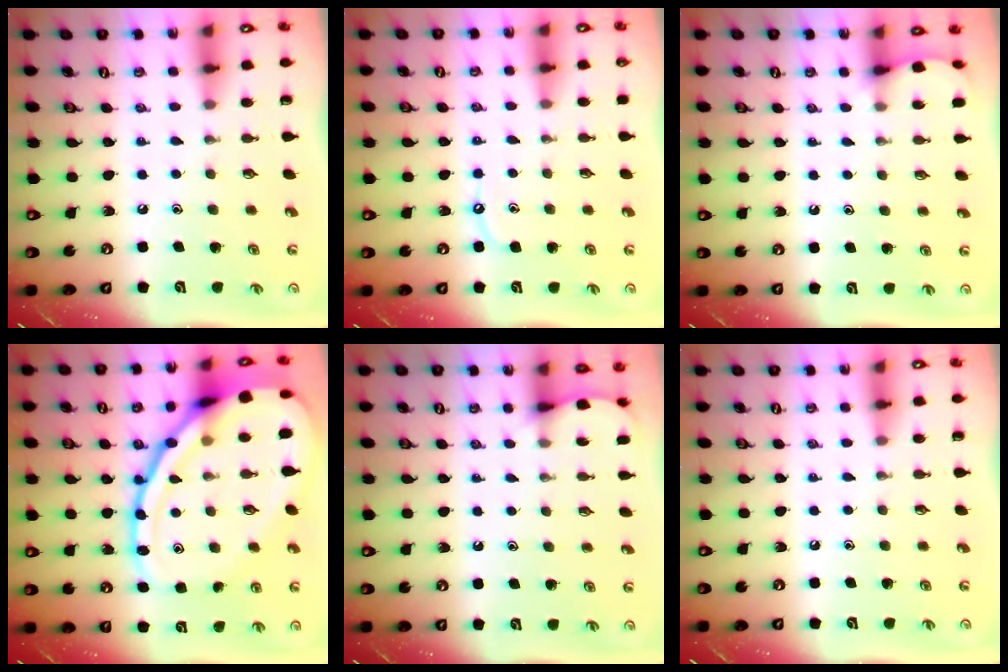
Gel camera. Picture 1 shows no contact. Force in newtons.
{"total": 5.4, "press": 5.4, "slide": 0.6}
{"total": 3.6, "press": 3.6, "slide": 0.2}
{"total": 25.0, "press": 24.9, "slide": 2.2}
{"total": 3.5, "press": 3.5, "slide": 0.5}
{"total": 0.0}